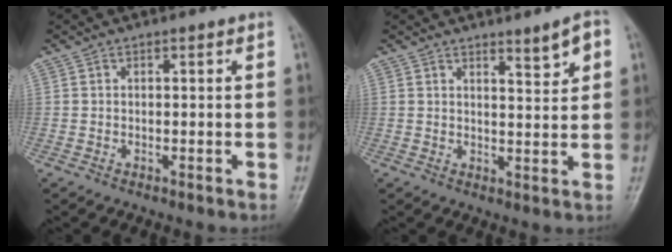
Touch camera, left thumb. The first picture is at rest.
{"total": 4.5, "force": [2.6, 1.0, 3.5], "torque": [-0.042, -0.020, 0.041]}